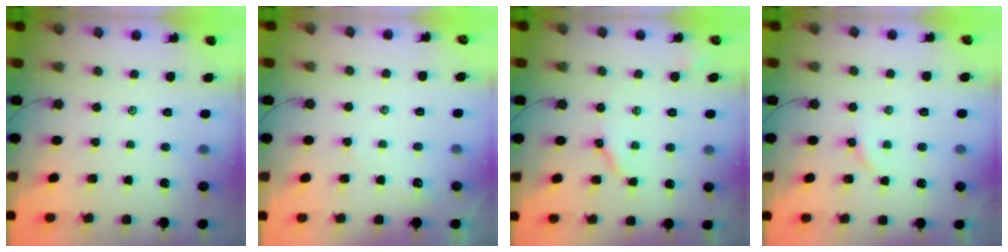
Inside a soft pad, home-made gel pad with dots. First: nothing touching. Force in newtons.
{"total": 1.4, "press": 1.4, "slide": 0.2}
{"total": 5.1, "press": 5.1, "slide": 0.7}
{"total": 3.2, "press": 3.1, "slide": 0.4}